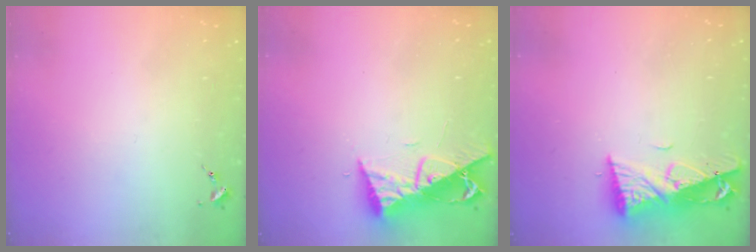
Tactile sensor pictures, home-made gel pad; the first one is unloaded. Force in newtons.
{"total": 9.7, "press": 9.7, "slide": 0.7}
{"total": 10.1, "press": 10.0, "slide": 1.4}